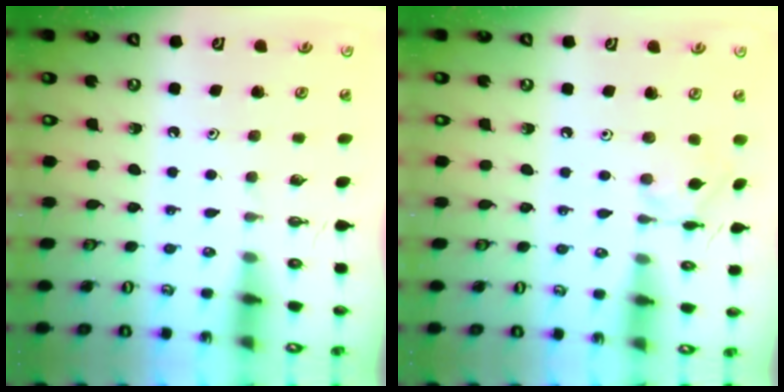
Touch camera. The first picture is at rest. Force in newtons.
{"total": 4.1, "press": 4.1, "slide": 0.1}